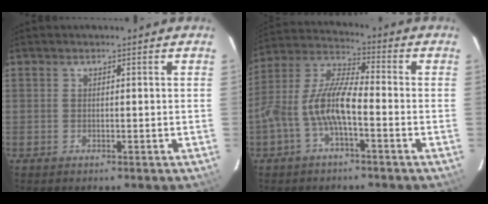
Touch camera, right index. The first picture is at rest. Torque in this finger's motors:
{"motor_torque": [0.52, -0.23, 0.51, 0.21]}